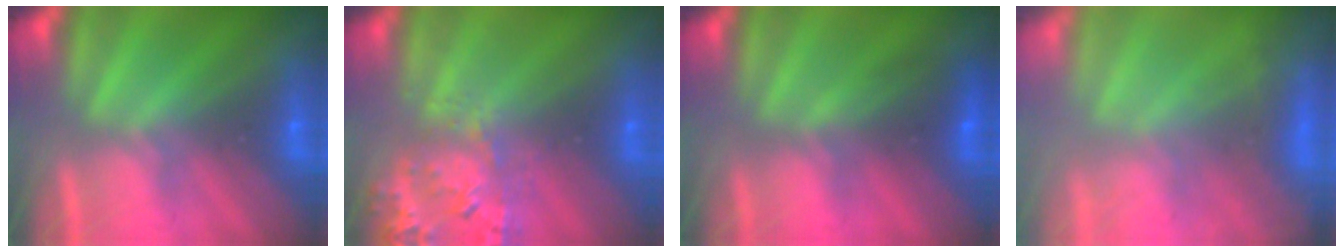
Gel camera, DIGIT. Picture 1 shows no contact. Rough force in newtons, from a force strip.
{"total": 2.8}
{"total": 2.7}
{"total": 5.6}